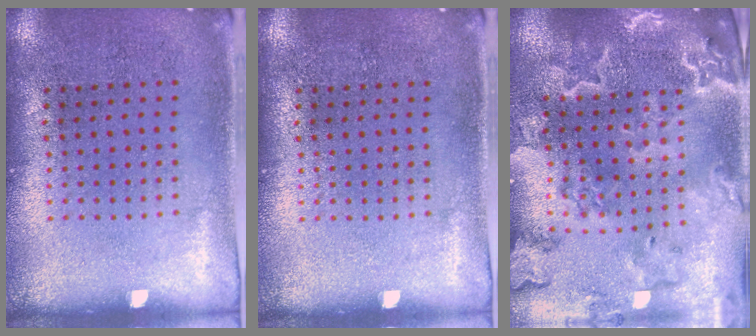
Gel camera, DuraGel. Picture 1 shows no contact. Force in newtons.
{"total": 0.0}
{"total": 3.7, "press": 3.2, "slide": 1.8}